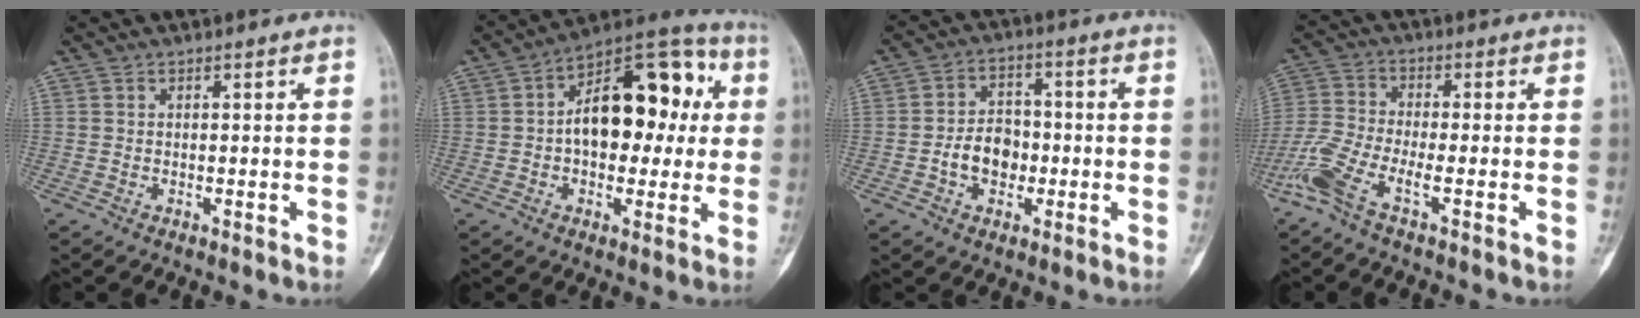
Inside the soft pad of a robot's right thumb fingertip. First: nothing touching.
{"total": 18.5, "force": [1.8, 10.8, 14.9], "torque": [-0.178, 0.038, 0.021]}
{"total": 7.7, "force": [-1.8, 5.7, 4.8], "torque": [-0.055, 0.023, -0.036]}
{"total": 8.2, "force": [-4.2, 1.6, 6.8], "torque": [-0.178, 0.013, -0.096]}